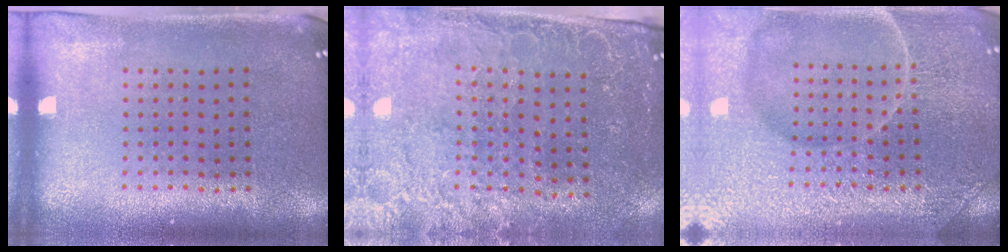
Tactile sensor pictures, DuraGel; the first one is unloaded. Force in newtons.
{"total": 3.0, "press": 2.8, "slide": 1.1}
{"total": 7.4, "press": 7.4, "slide": 1.0}